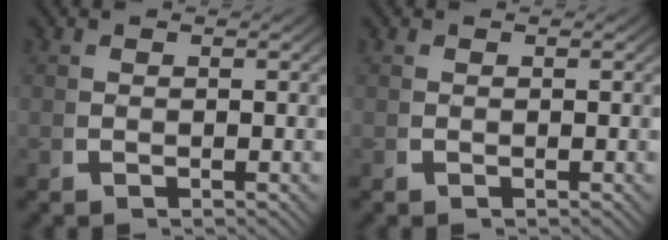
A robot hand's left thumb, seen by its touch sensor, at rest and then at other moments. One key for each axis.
{"total": 0.0}